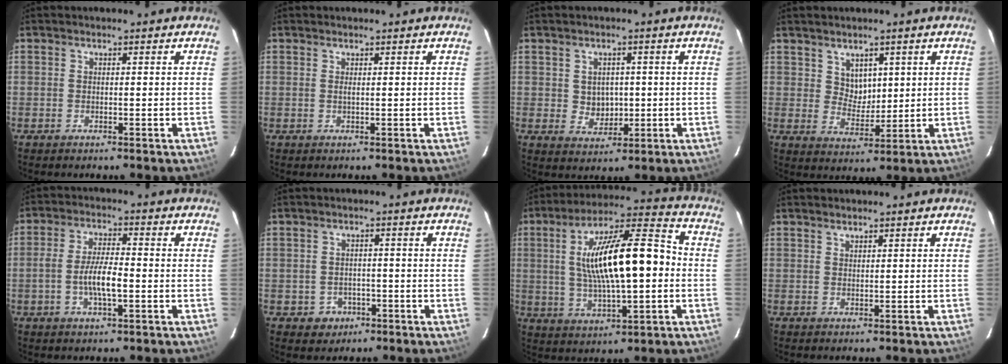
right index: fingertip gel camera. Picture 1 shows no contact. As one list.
[{"total": 0.5, "force": [0.4, -0.2, 0.3], "torque": [-0.009, -0.001, 0.005]}, {"total": 4.4, "force": [0.3, 3.9, 1.9], "torque": [-0.033, 0.007, 0.015]}, {"total": 4.8, "force": [2.5, 3.7, 1.8], "torque": [-0.024, 0.001, 0.052]}, {"total": 6.6, "force": [-1.6, 1.8, 6.1], "torque": [-0.121, 0.005, -0.029]}, {"total": 4.0, "force": [-1.5, 3.7, 0.6], "torque": [-0.022, 0.010, -0.011]}, {"total": 18.9, "force": [0.5, 5.5, 18.0], "torque": [-0.312, 0.024, 0.014]}, {"total": 0.9, "force": [0.8, 0.2, 0.2], "torque": [-0.003, 0.001, 0.016]}]